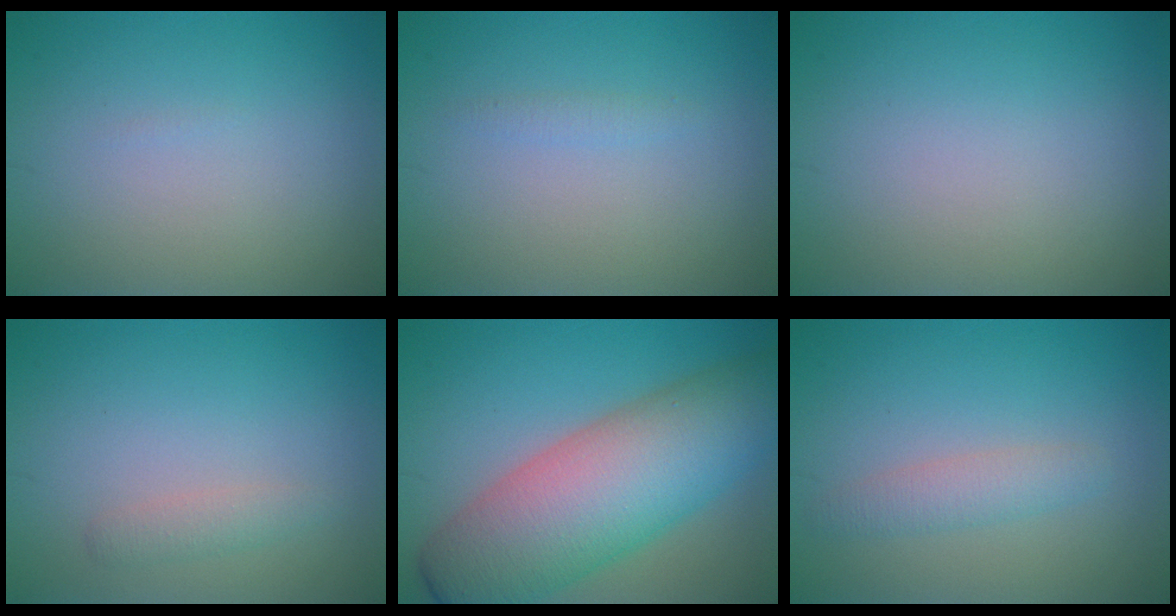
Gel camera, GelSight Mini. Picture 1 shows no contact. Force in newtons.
{"total": 0.7, "press": 0.7, "slide": 0.1}
{"total": 0.0}
{"total": 1.3, "press": 1.3, "slide": 0.0}
{"total": 12.0, "press": 12.0, "slide": 0.5}
{"total": 2.1, "press": 2.1, "slide": 0.1}